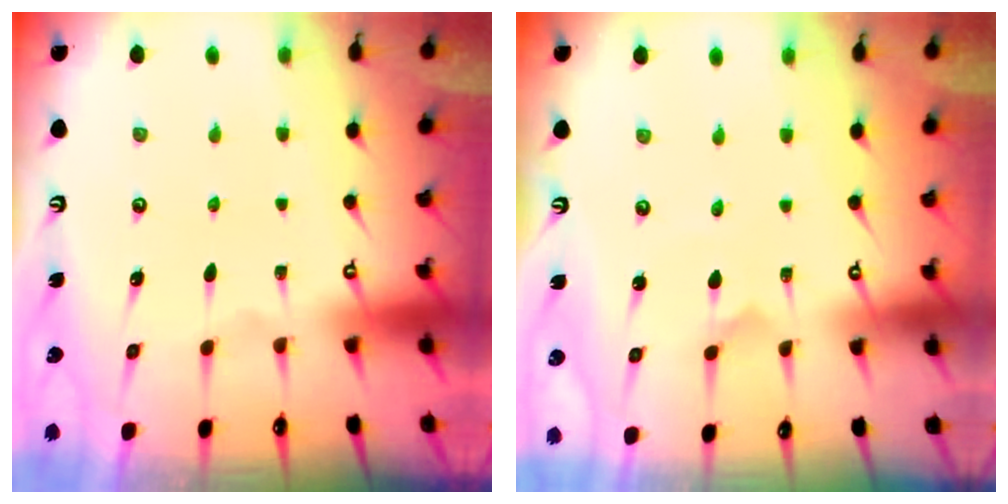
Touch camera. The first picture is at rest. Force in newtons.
{"total": 1.0, "press": 1.0, "slide": 0.0}